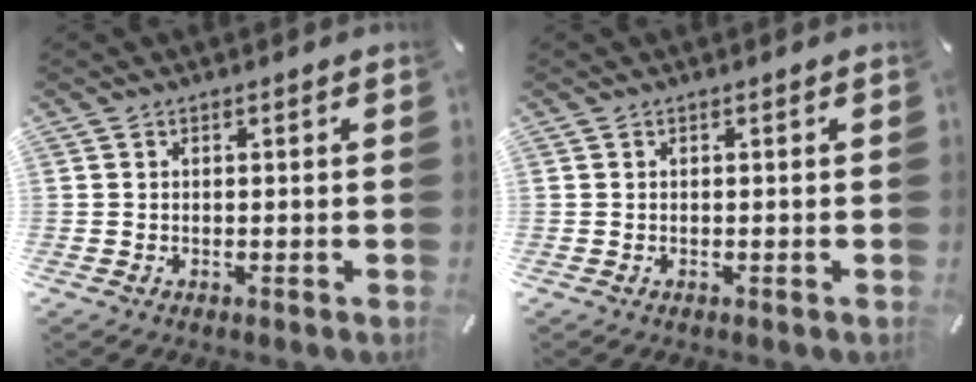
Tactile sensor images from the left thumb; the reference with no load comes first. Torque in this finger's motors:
{"motor_torque": [-0.04, 0.01, -0.05, 0.00, 0.00]}